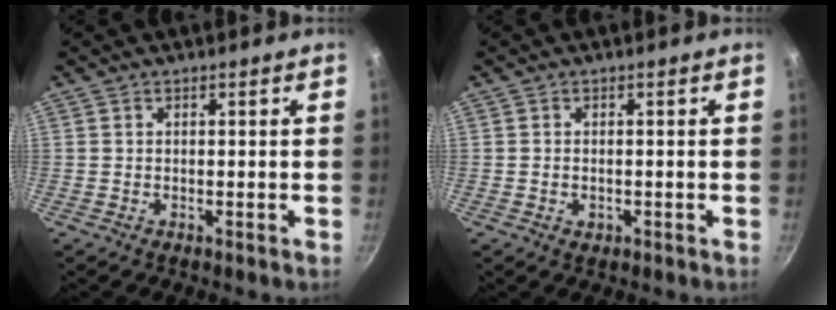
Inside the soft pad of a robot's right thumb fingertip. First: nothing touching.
{"total": 1.5, "force": [-0.4, 1.1, 0.9], "torque": [-0.010, 0.003, -0.004]}